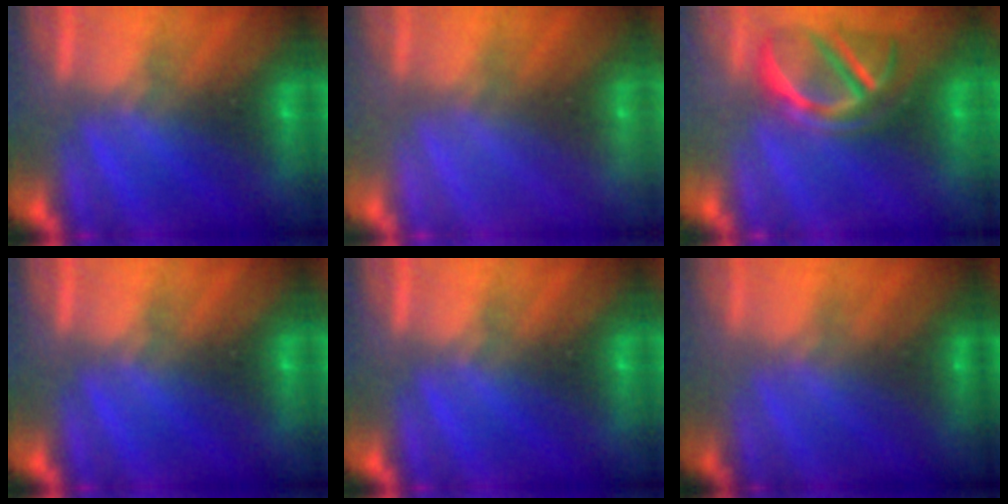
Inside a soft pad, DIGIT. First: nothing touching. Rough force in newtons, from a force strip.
{"total": 2.9}
{"total": 3.8}
{"total": 0.0}
{"total": 0.0}
{"total": 1.2}